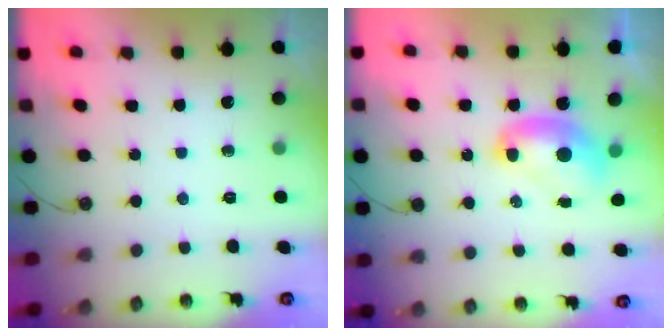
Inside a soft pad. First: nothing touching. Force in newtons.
{"total": 2.5, "press": 2.5, "slide": 0.2}